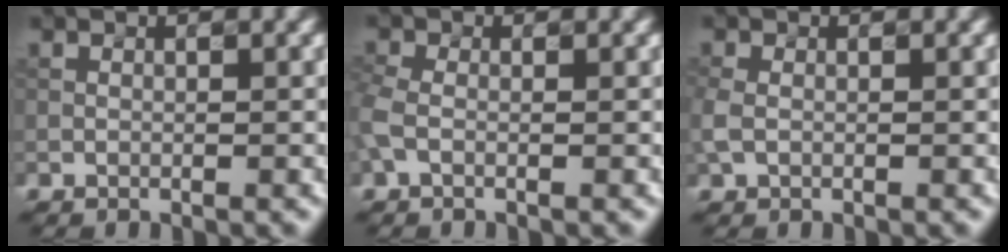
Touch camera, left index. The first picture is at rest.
{"total": 1.9, "force": [-0.3, 1.1, 1.5], "torque": [-0.046, 0.001, -0.015]}
{"total": 1.6, "force": [-0.1, 1.3, 1.0], "torque": [-0.032, 0.003, -0.005]}